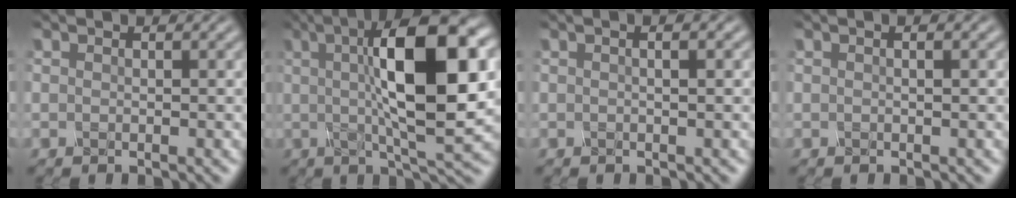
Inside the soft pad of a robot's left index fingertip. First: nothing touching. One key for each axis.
{"total": 13.0, "fx": 2.3, "fy": 3.4, "fz": 12.3, "tx": -0.175, "ty": 0.011, "tz": 0.034}
{"total": 1.5, "fx": 0.4, "fy": 0.4, "fz": 1.4, "tx": -0.015, "ty": -0.004, "tz": 0.002}
{"total": 0.8, "fx": 0.2, "fy": 0.1, "fz": 0.8, "tx": -0.014, "ty": 0.004, "tz": 0.002}